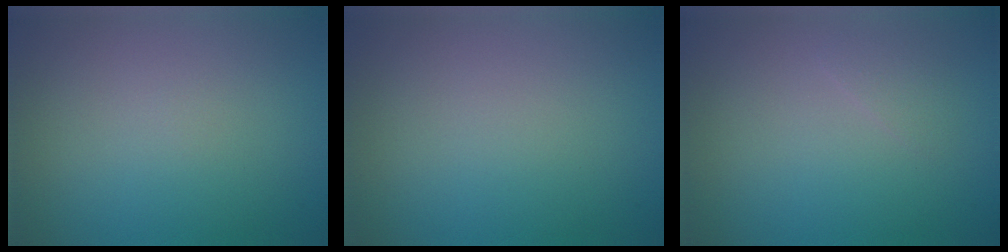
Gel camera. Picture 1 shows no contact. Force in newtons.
{"total": 0.0}
{"total": 0.8, "press": 0.8, "slide": 0.0}